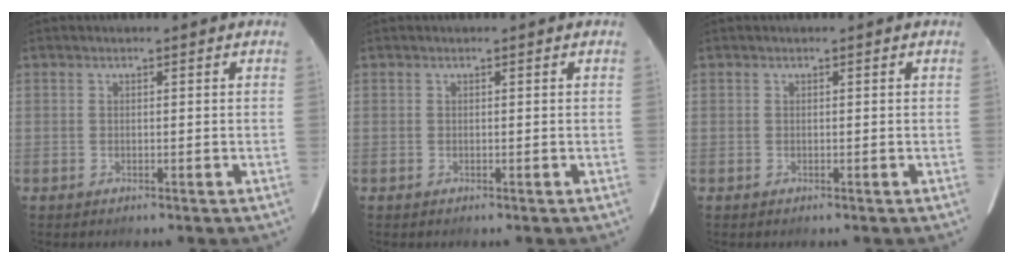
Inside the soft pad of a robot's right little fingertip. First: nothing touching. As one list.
[{"total": 0.0}, {"total": 0.0}]